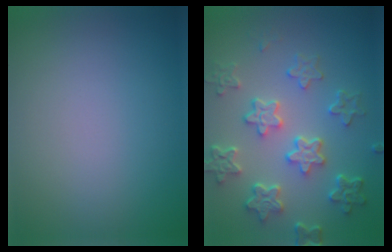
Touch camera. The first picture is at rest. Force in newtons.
{"total": 6.0, "press": 4.6, "slide": 3.9}